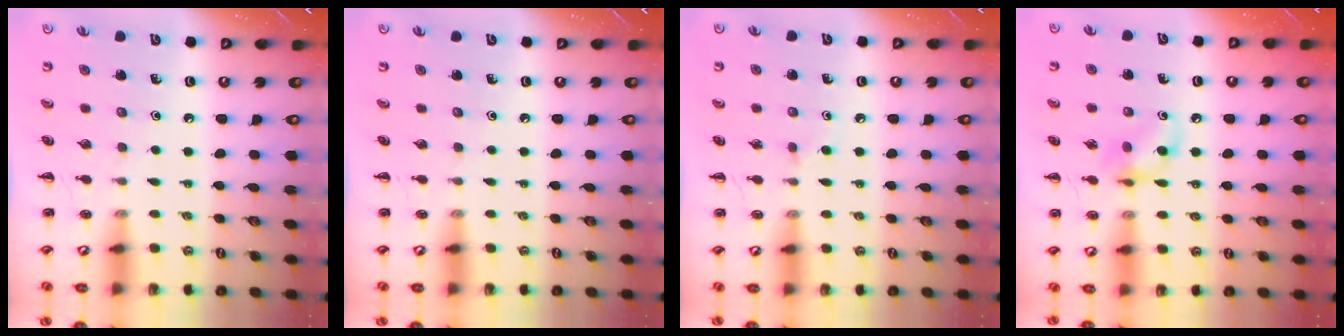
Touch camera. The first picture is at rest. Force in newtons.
{"total": 0.0}
{"total": 1.7, "press": 1.5, "slide": 0.9}
{"total": 9.2, "press": 9.1, "slide": 1.2}